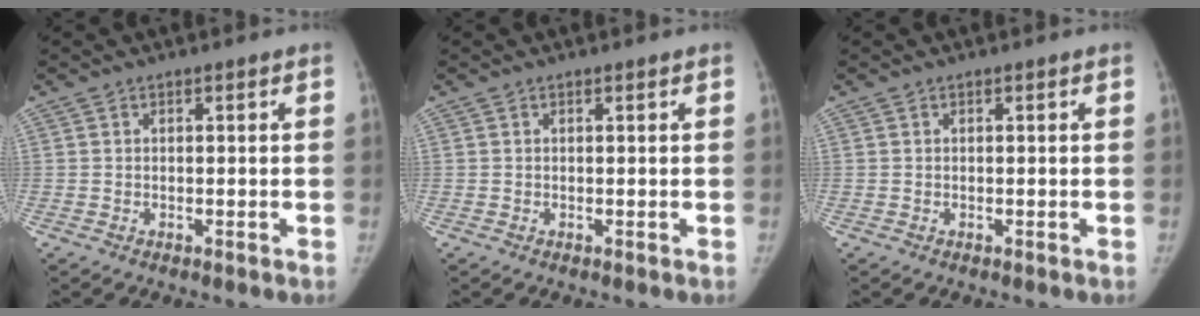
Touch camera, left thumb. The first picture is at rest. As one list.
[{"total": 0.0}, {"total": 0.0}]